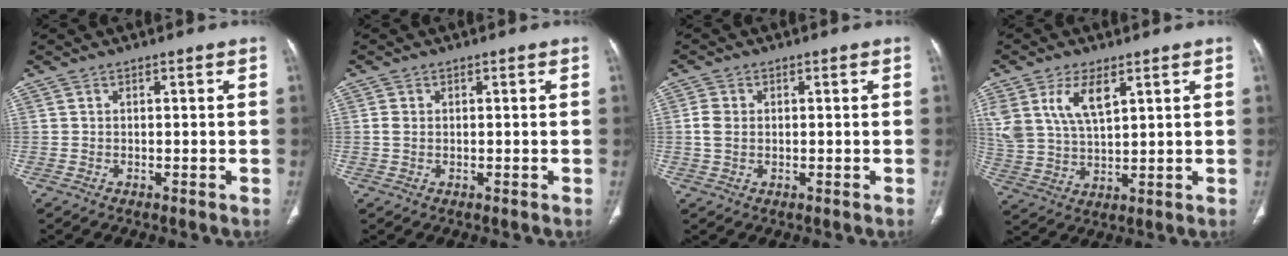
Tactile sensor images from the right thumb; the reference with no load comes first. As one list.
[{"total": 1.4, "force": [0.1, 1.0, 0.9], "torque": [-0.022, 0.003, 0.002]}, {"total": 3.2, "force": [0.2, 2.3, 2.1], "torque": [-0.047, 0.006, 0.002]}, {"total": 10.3, "force": [4.9, 5.1, 7.5], "torque": [-0.151, -0.013, 0.104]}]